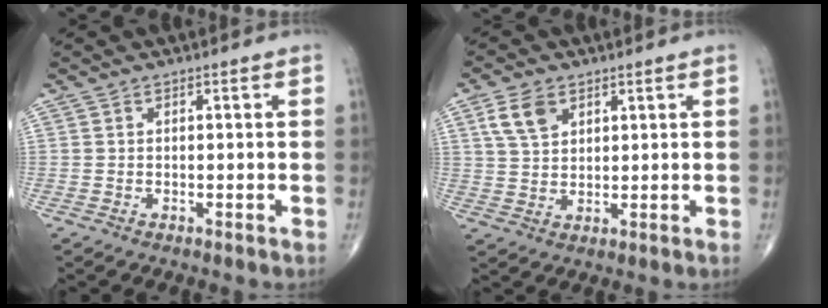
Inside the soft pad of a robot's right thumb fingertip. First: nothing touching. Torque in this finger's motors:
{"motor_torque": [-0.03, 0.09, 0.12, -0.07, 0.12]}